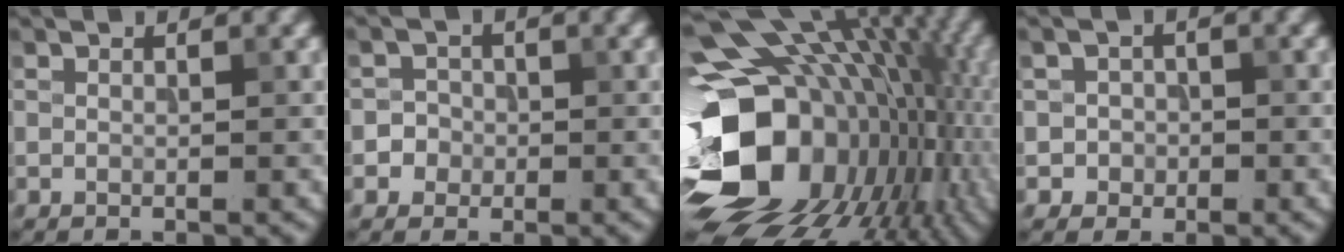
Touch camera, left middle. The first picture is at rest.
{"total": 2.4, "force": [-0.7, 2.3, 0.3], "torque": [0.024, 0.009, -0.024]}
{"total": 19.2, "force": [-1.0, 14.1, 13.0], "torque": [-0.242, -0.002, -0.002]}
{"total": 1.8, "force": [-0.4, 1.8, 0.1], "torque": [0.021, -0.001, -0.010]}